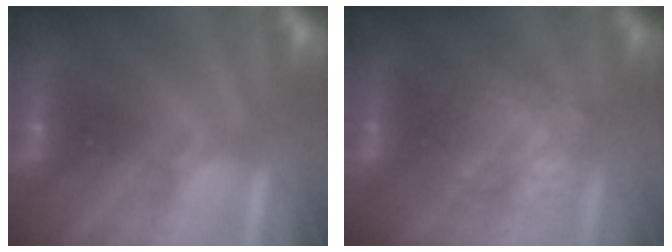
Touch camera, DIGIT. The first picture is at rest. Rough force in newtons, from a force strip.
{"total": 2.2}